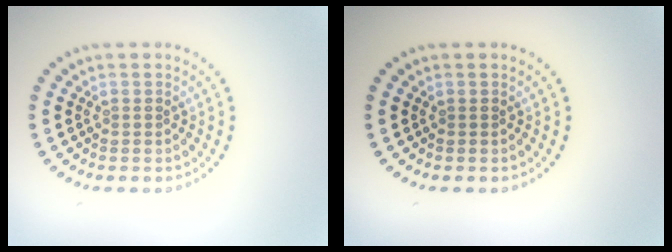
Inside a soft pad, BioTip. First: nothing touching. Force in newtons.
{"total": 0.0}